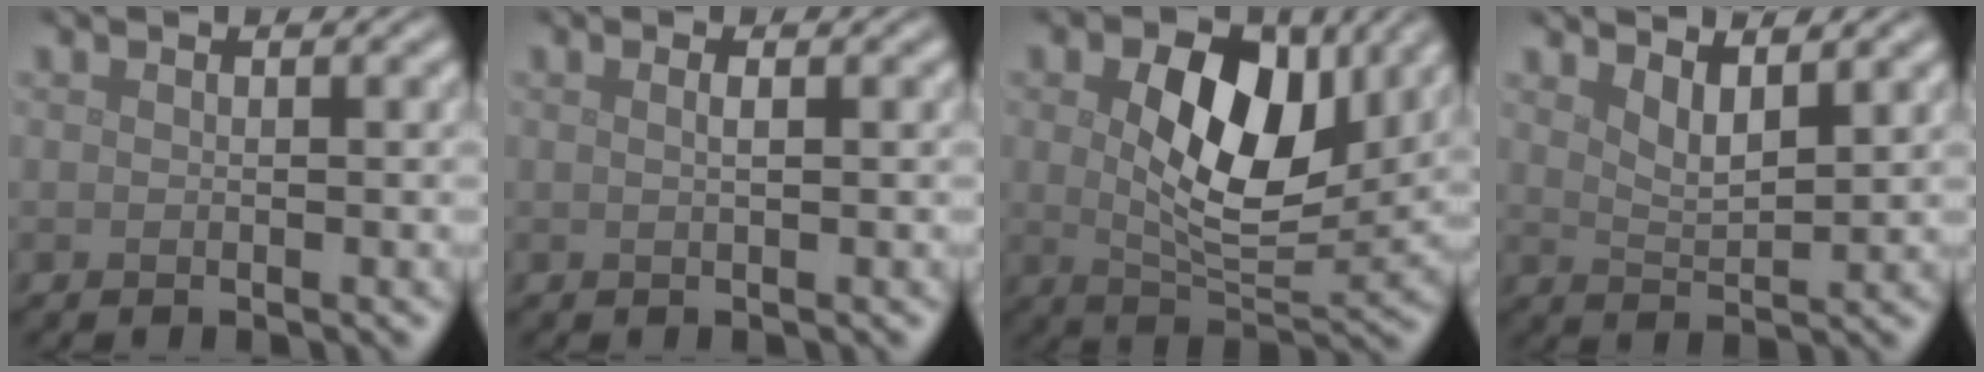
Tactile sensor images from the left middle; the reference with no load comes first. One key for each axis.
{"total": 1.1, "fx": 0.4, "fy": 0.4, "fz": 0.9, "tx": -0.006, "ty": -0.002, "tz": 0.000}
{"total": 10.4, "fx": 2.5, "fy": 6.1, "fz": 8.0, "tx": -0.145, "ty": -0.007, "tz": 0.045}
{"total": 2.6, "fx": 1.8, "fy": 0.7, "fz": 1.7, "tx": -0.033, "ty": -0.010, "tz": 0.037}